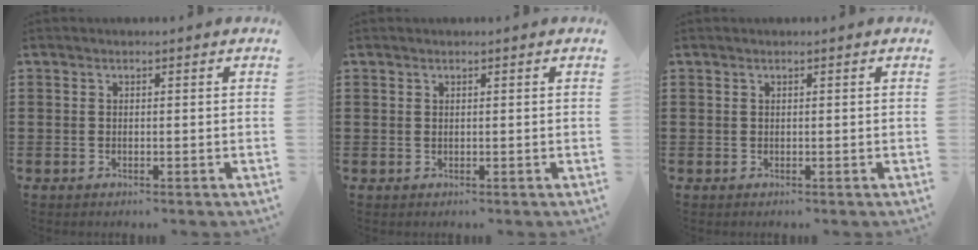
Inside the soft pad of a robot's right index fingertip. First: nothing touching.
{"total": 0.0}
{"total": 0.0}